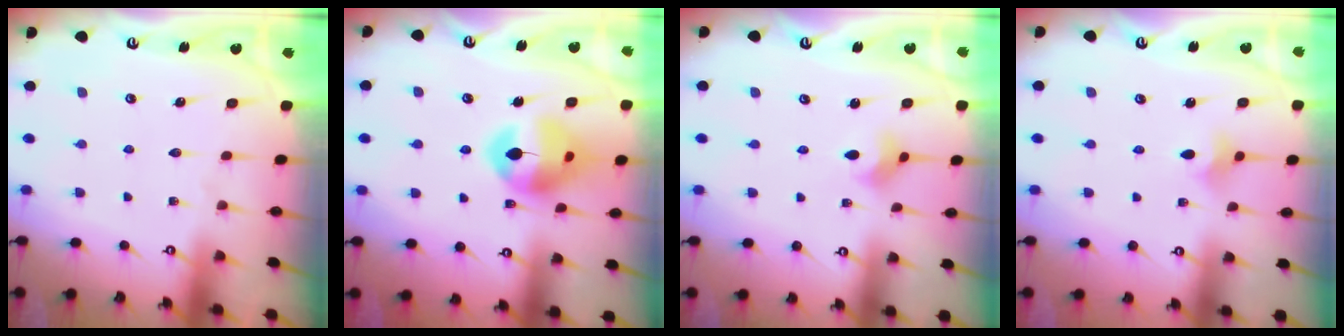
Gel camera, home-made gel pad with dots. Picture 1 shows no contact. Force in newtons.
{"total": 14.1, "press": 14.0, "slide": 1.8}
{"total": 2.9, "press": 2.9, "slide": 0.4}
{"total": 4.3, "press": 4.2, "slide": 1.0}